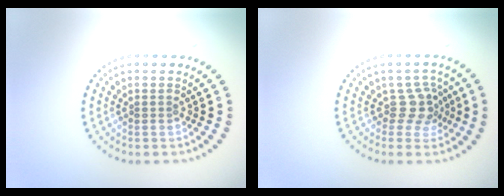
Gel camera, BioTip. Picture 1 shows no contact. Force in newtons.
{"total": 2.5, "press": 2.0, "slide": 1.5}